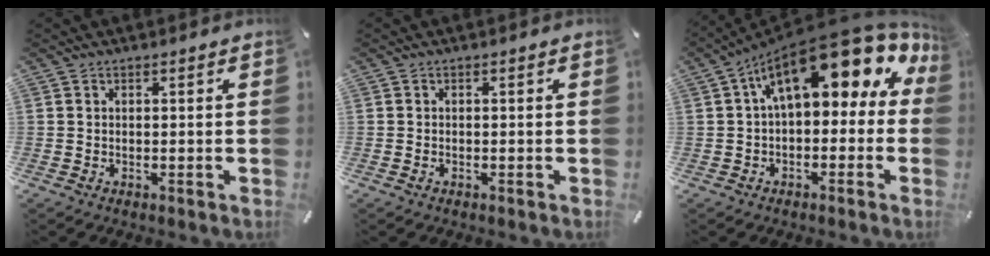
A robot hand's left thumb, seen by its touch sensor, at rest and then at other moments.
{"total": 1.0, "force": [-0.5, 0.5, 0.7], "torque": [-0.015, 0.000, -0.010]}
{"total": 18.0, "force": [8.2, 8.2, 13.8], "torque": [-0.213, -0.056, 0.136]}